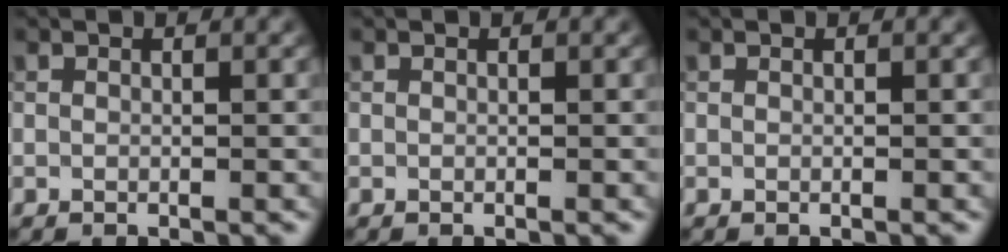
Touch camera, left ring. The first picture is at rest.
{"total": 0.0}
{"total": 0.0}